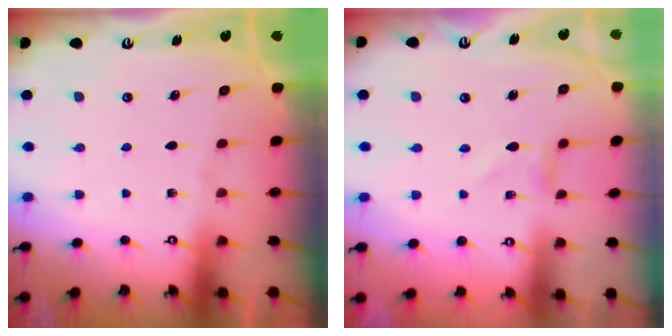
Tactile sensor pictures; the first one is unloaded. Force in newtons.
{"total": 0.8, "press": 0.8, "slide": 0.1}